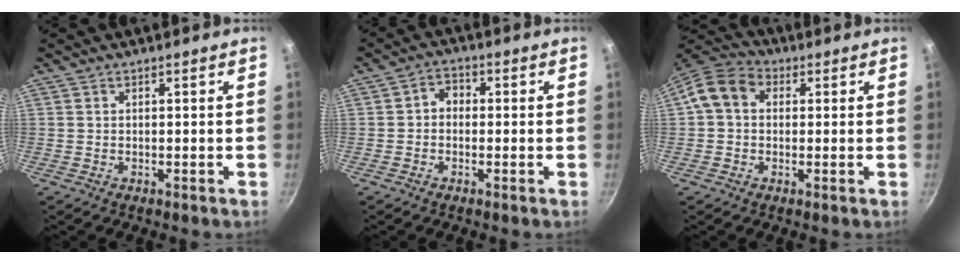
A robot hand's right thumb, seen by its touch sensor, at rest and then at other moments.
{"total": 3.3, "force": [-0.3, 2.8, 1.8], "torque": [-0.014, 0.011, -0.015]}
{"total": 8.4, "force": [1.2, 6.7, 4.9], "torque": [-0.075, 0.023, -0.001]}